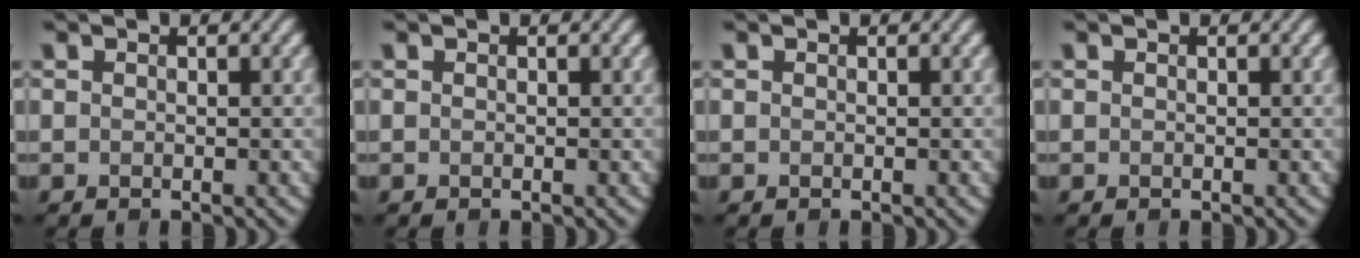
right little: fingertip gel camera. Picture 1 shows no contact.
{"total": 0.0}
{"total": 0.0}
{"total": 0.0}